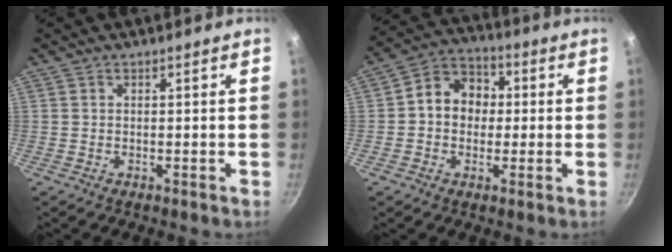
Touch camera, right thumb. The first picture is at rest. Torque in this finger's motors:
{"motor_torque": [-0.29, 0.24, -0.13, -0.15, 0.15]}